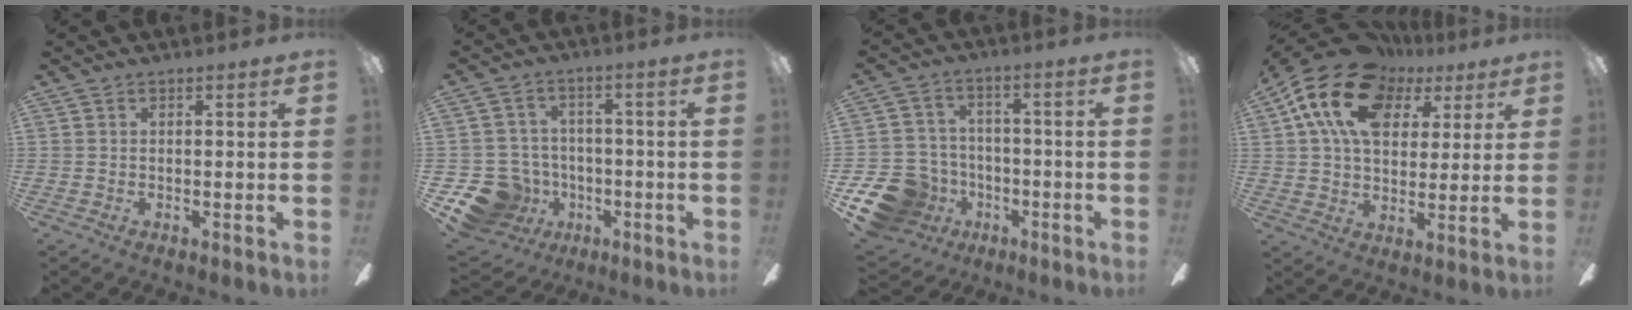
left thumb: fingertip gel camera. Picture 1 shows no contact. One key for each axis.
{"total": 12.9, "fx": -5.5, "fy": 10.7, "fz": 4.7, "tx": -0.124, "ty": 0.034, "tz": -0.091}
{"total": 13.7, "fx": -6.7, "fy": 10.8, "fz": 5.1, "tx": -0.130, "ty": 0.049, "tz": -0.112}
{"total": 19.0, "fx": 8.9, "fy": 12.7, "fz": 10.9, "tx": -0.206, "ty": -0.018, "tz": 0.162}